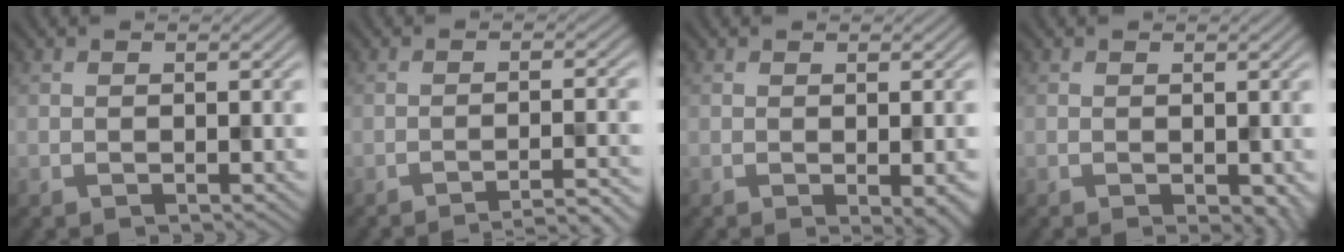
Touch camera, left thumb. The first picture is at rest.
{"total": 4.2, "force": [-3.4, 0.2, 2.5], "torque": [-0.031, 0.015, -0.065]}
{"total": 2.7, "force": [-0.9, 0.7, 2.5], "torque": [-0.035, -0.009, -0.010]}
{"total": 1.9, "force": [-0.5, 1.1, 1.5], "torque": [-0.023, -0.013, -0.003]}